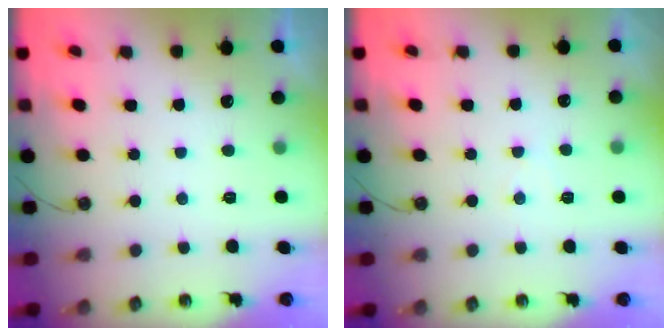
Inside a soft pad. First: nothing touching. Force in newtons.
{"total": 4.0, "press": 3.9, "slide": 0.6}